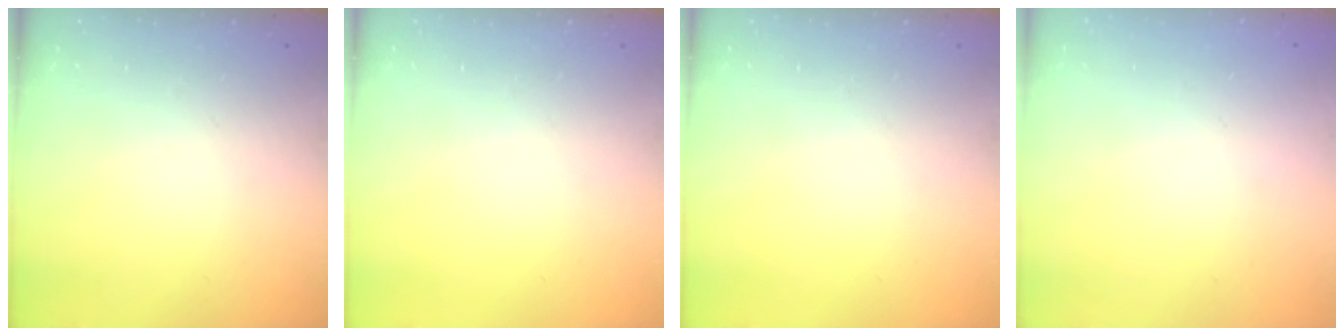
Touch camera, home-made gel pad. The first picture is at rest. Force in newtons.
{"total": 0.0}
{"total": 0.0}
{"total": 1.8, "press": 1.8, "slide": 0.2}